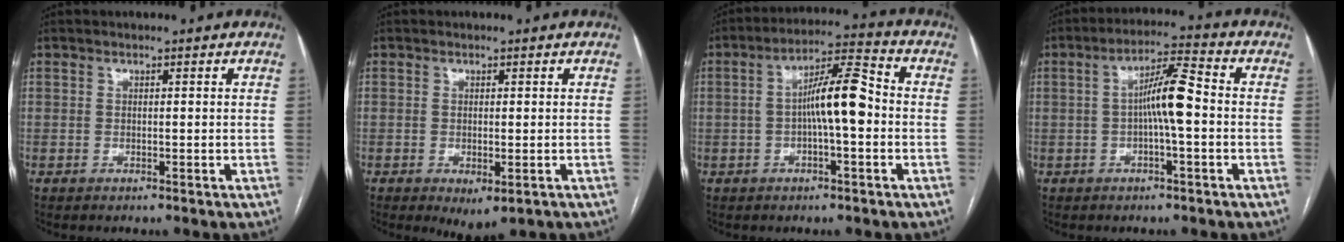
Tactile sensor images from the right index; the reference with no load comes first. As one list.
[{"total": 3.8, "force": [-1.7, 1.3, 3.1], "torque": [-0.040, -0.008, -0.014]}, {"total": 9.3, "force": [-0.7, 1.7, 9.1], "torque": [-0.156, 0.029, -0.015]}, {"total": 7.4, "force": [-0.5, 0.7, 7.3], "torque": [-0.132, 0.019, -0.012]}]